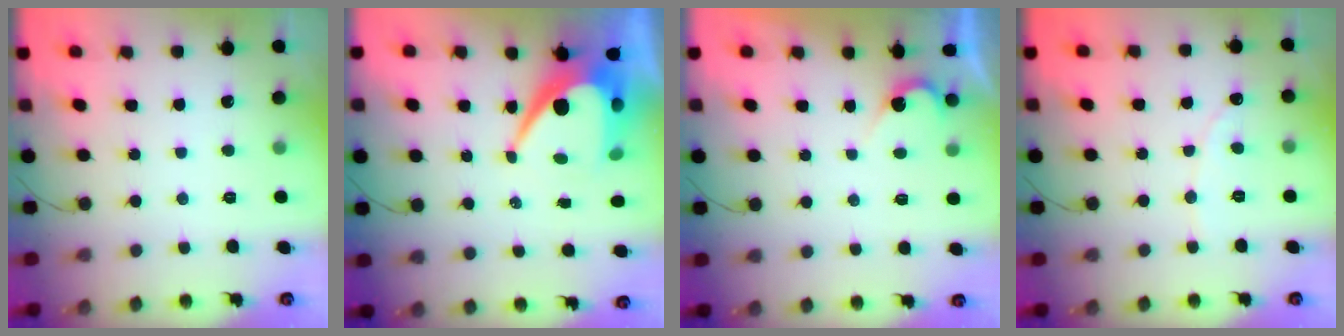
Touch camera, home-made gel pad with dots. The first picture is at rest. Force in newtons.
{"total": 11.8, "press": 11.8, "slide": 0.9}
{"total": 3.0, "press": 3.0, "slide": 0.3}
{"total": 1.9, "press": 1.9, "slide": 0.1}